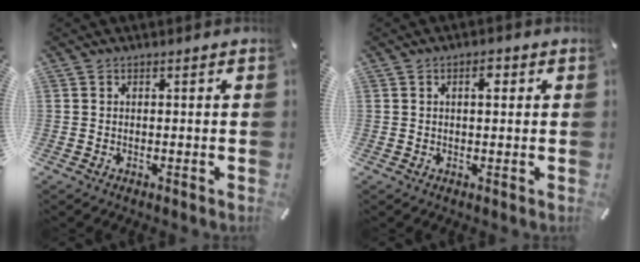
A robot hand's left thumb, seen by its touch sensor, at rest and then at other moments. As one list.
[{"total": 2.9, "force": [0.8, 1.3, 2.4], "torque": [-0.034, 0.000, 0.008]}]